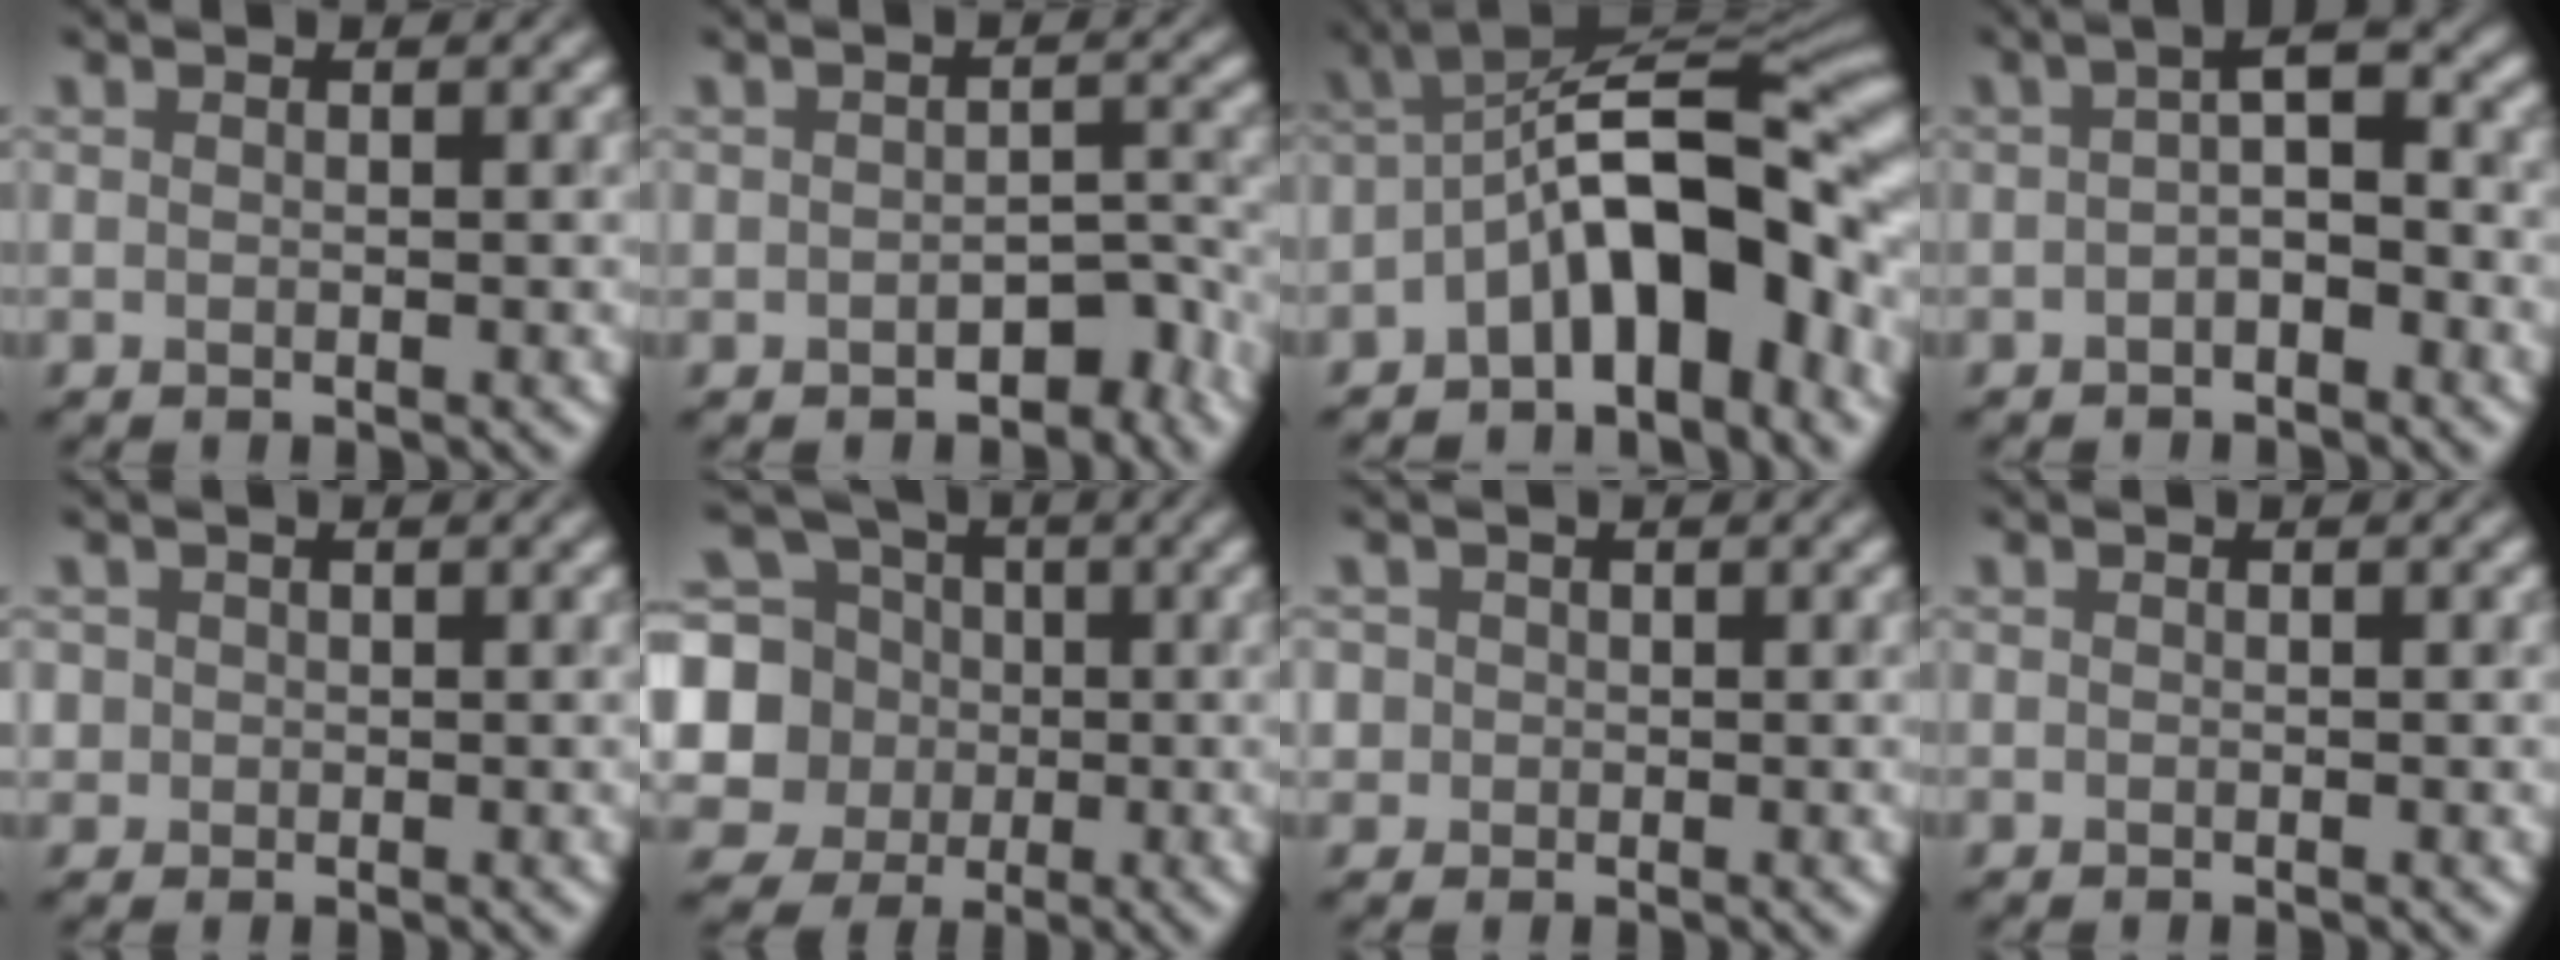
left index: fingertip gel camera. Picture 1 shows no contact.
{"total": 2.9, "force": [-1.7, 1.7, 1.7], "torque": [-0.018, 0.003, -0.024]}
{"total": 11.3, "force": [-3.9, 5.0, 9.3], "torque": [-0.127, 0.015, -0.074]}
{"total": 3.1, "force": [-0.9, 1.1, 2.7], "torque": [-0.043, 0.011, -0.022]}
{"total": 1.3, "force": [0.2, 1.3, 0.2], "torque": [0.009, 0.000, -0.002]}
{"total": 9.6, "force": [0.0, 8.9, 3.7], "torque": [-0.105, 0.001, -0.029]}
{"total": 2.0, "force": [0.4, 1.9, 0.5], "torque": [0.004, 0.009, -0.002]}
{"total": 0.0}